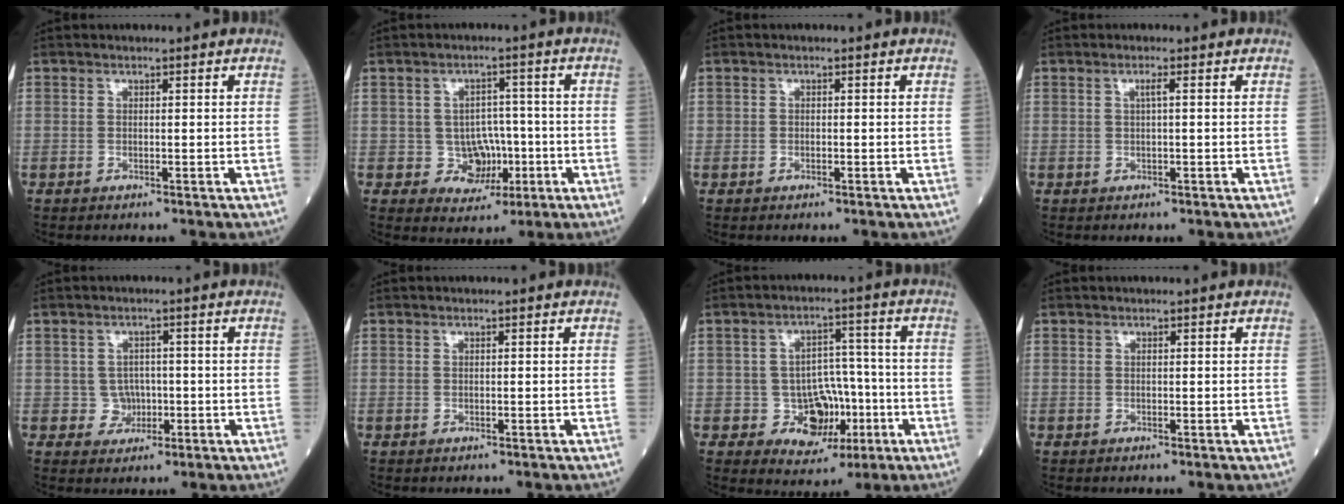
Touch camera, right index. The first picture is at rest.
{"total": 5.4, "force": [-1.2, 4.8, 2.3], "torque": [-0.022, 0.011, -0.011]}
{"total": 0.7, "force": [-0.3, 0.5, 0.4], "torque": [-0.007, 0.001, -0.005]}
{"total": 1.1, "force": [0.3, -0.1, 1.1], "torque": [-0.020, 0.002, 0.003]}
{"total": 3.0, "force": [-0.5, 2.9, 0.7], "torque": [-0.001, 0.007, -0.004]}
{"total": 0.0}
{"total": 7.8, "force": [-2.4, 6.4, 3.7], "torque": [-0.042, 0.020, -0.028]}
{"total": 0.0}